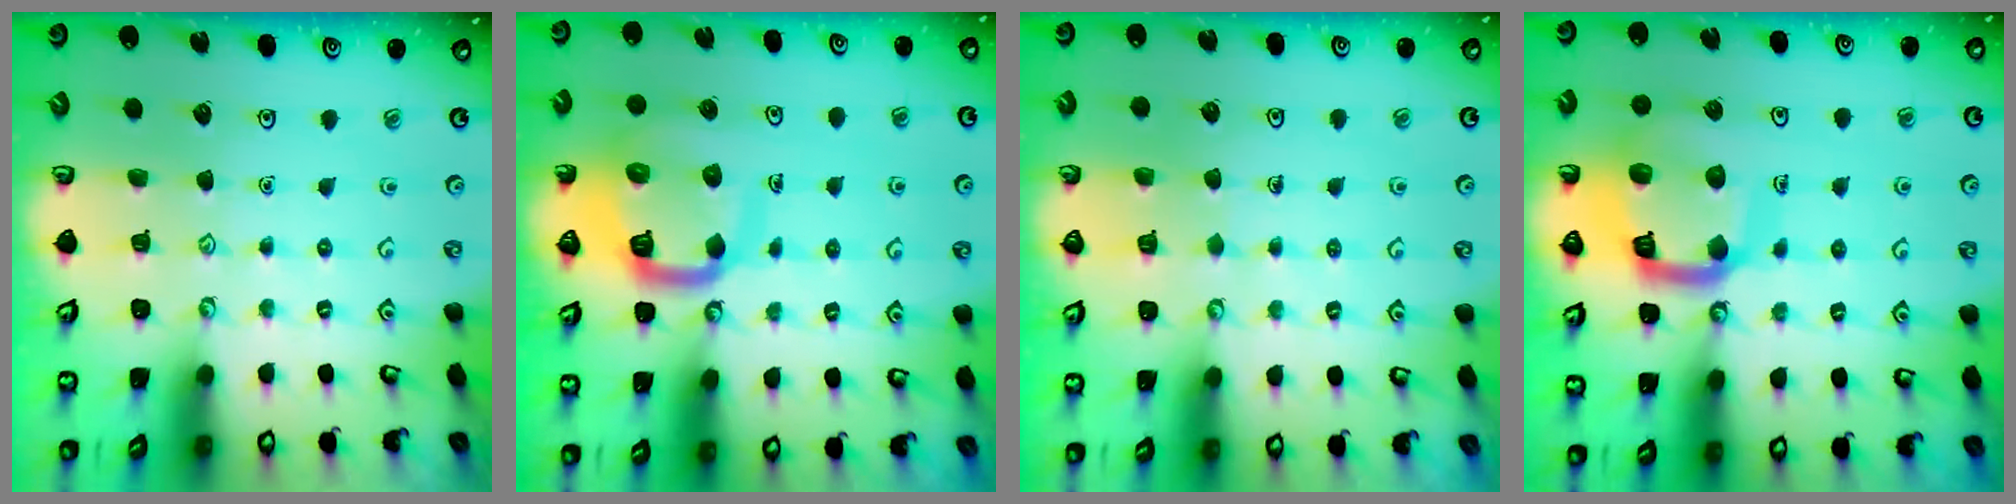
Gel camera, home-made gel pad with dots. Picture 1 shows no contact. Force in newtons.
{"total": 10.8, "press": 10.8, "slide": 1.1}
{"total": 3.5, "press": 3.5, "slide": 0.3}
{"total": 16.3, "press": 16.2, "slide": 1.8}